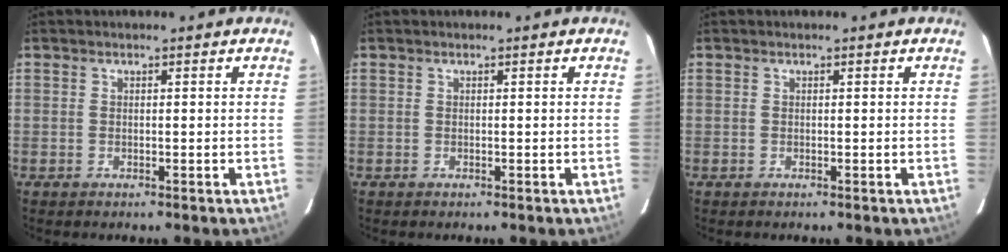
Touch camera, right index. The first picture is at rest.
{"total": 0.0}
{"total": 0.0}